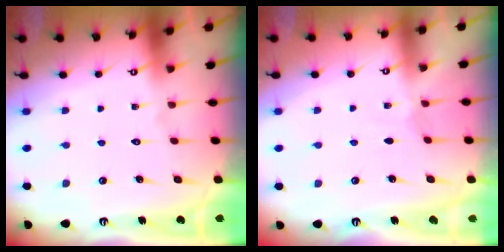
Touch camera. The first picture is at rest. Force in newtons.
{"total": 1.7, "press": 1.7, "slide": 0.4}